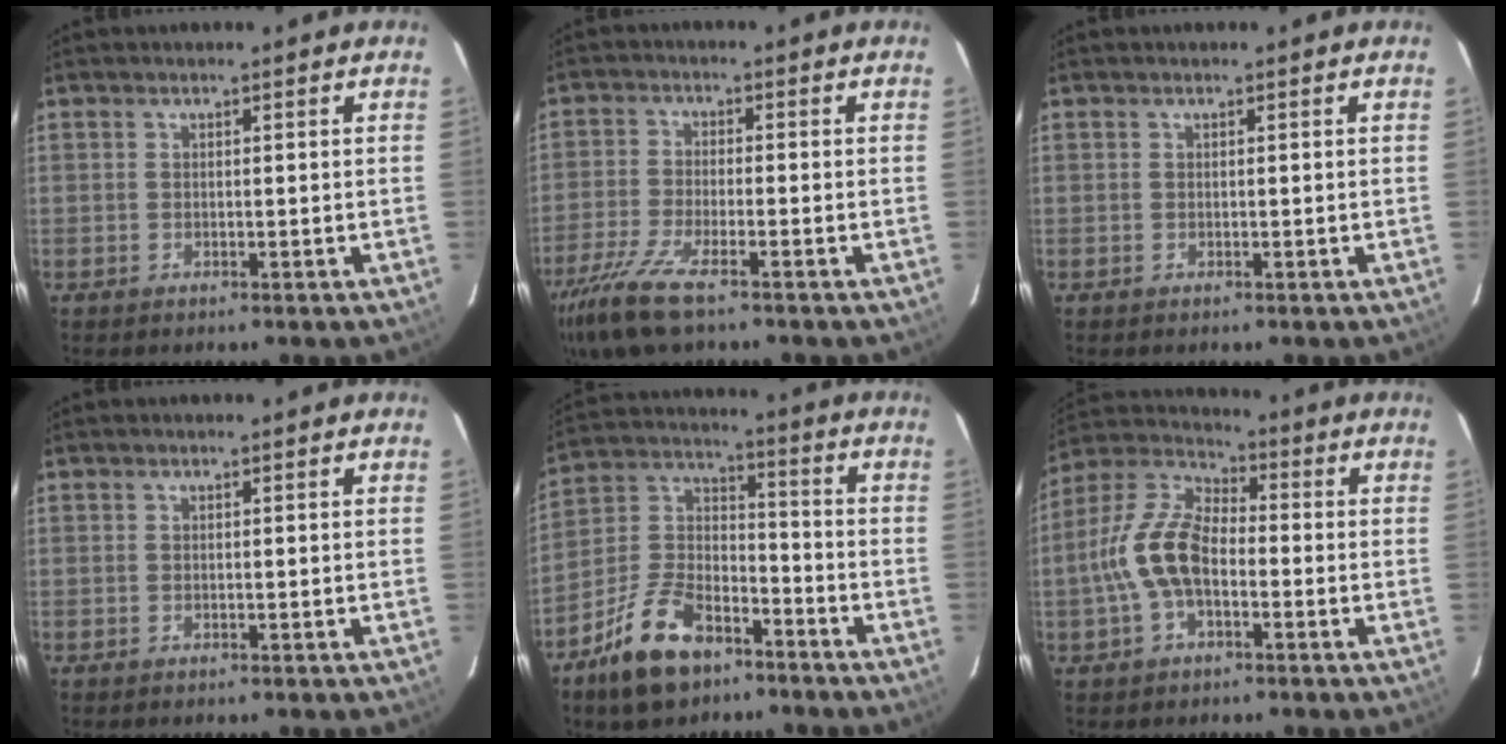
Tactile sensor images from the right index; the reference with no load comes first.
{"total": 10.8, "force": [-7.8, 2.1, 7.2], "torque": [-0.171, -0.036, -0.152]}
{"total": 0.0}
{"total": 0.0}
{"total": 14.8, "force": [-9.4, 7.9, 8.3], "torque": [-0.179, 0.023, -0.164]}
{"total": 11.8, "force": [-2.7, 6.3, 9.6], "torque": [-0.209, 0.016, -0.055]}